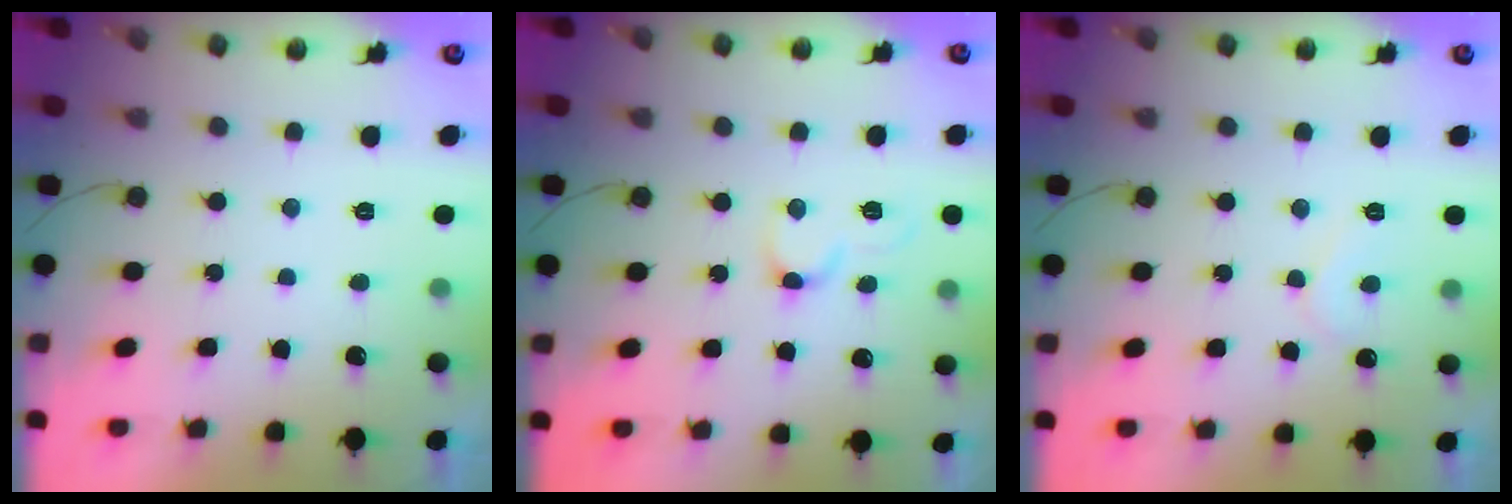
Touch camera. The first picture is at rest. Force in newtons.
{"total": 5.2, "press": 5.2, "slide": 0.3}
{"total": 5.7, "press": 5.7, "slide": 0.5}